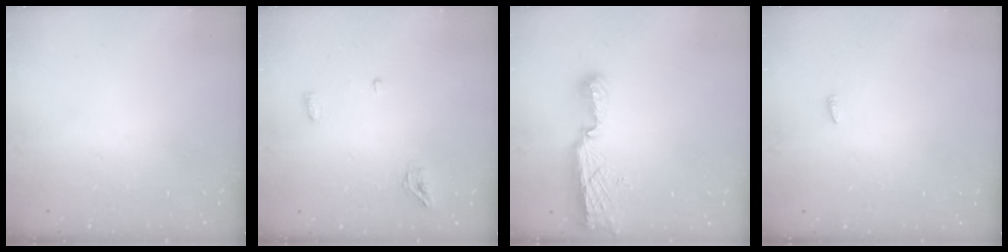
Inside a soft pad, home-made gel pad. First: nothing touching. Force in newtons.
{"total": 4.3, "press": 4.0, "slide": 1.4}
{"total": 8.5, "press": 8.4, "slide": 0.8}
{"total": 1.8, "press": 1.7, "slide": 0.6}